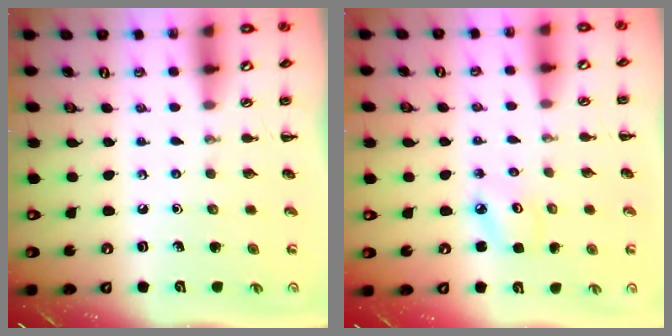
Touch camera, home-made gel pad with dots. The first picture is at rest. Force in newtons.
{"total": 3.5, "press": 3.4, "slide": 0.5}